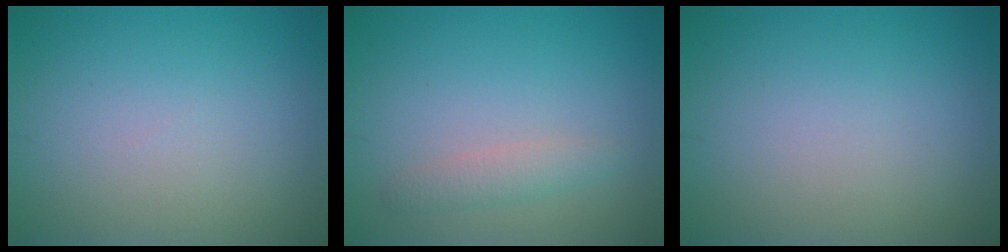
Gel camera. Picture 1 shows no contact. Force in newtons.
{"total": 1.6, "press": 1.6, "slide": 0.0}
{"total": 0.0}